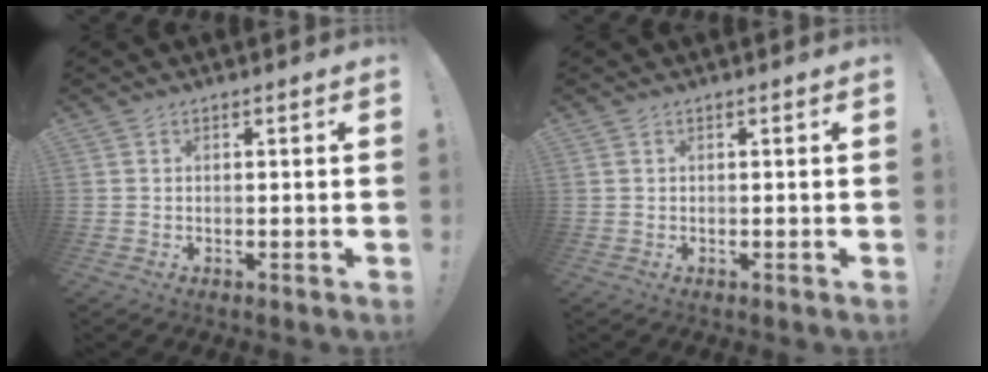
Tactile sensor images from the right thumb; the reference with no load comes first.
{"total": 0.0}